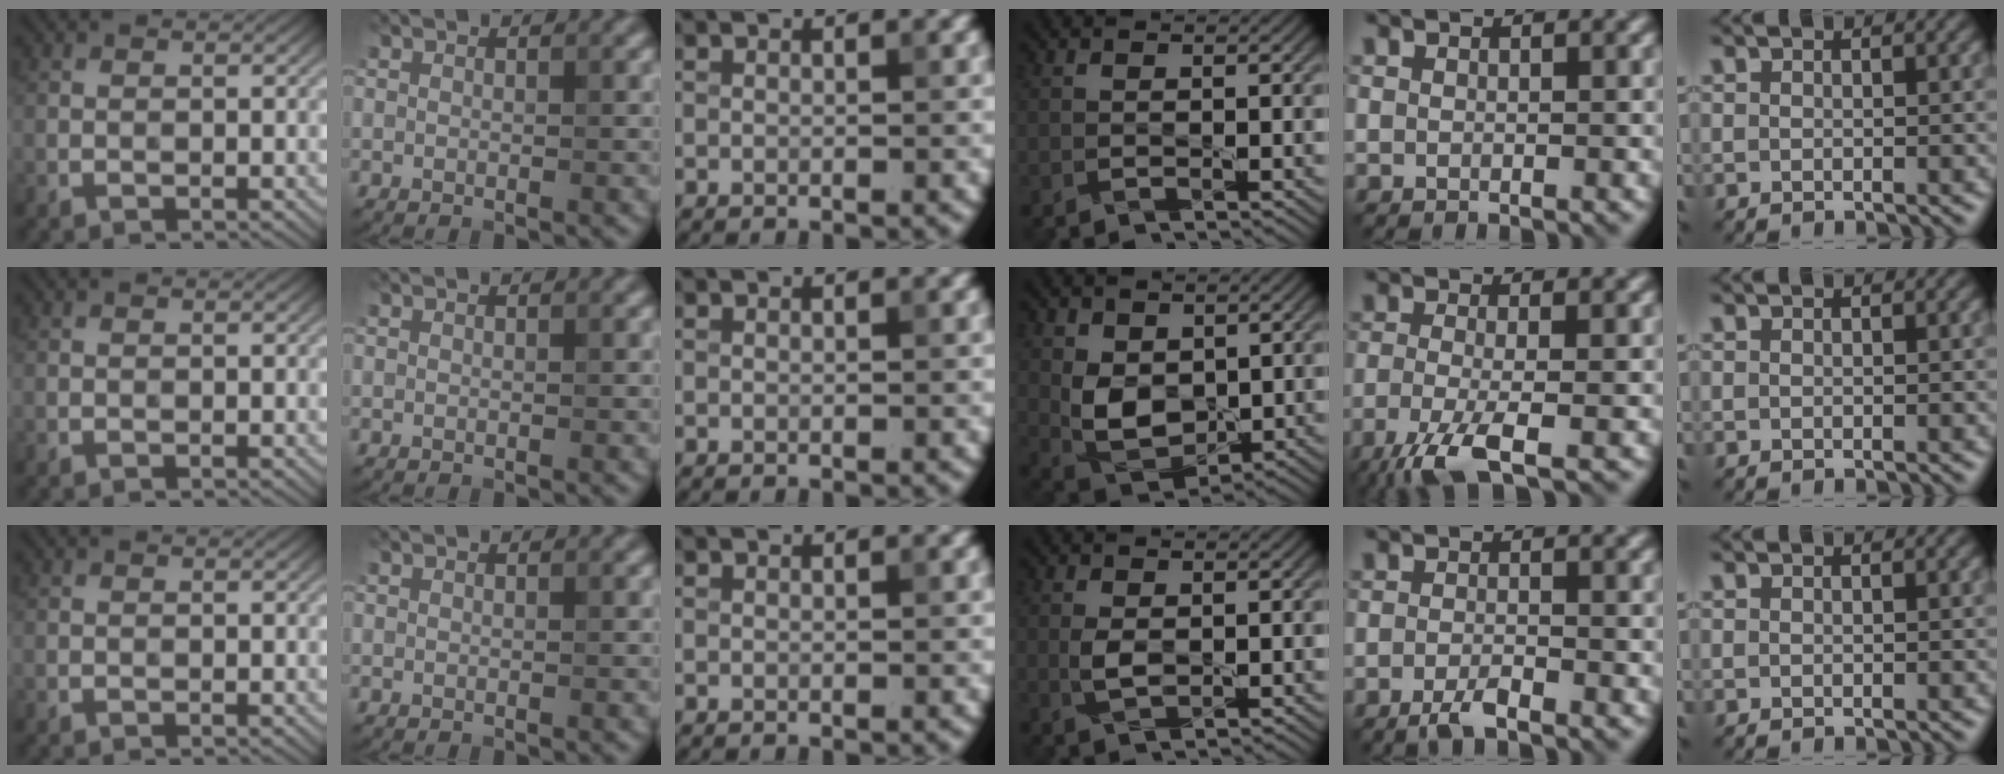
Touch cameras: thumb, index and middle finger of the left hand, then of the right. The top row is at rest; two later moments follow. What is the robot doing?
{"motion": "squeeze", "object": "tweezer"}